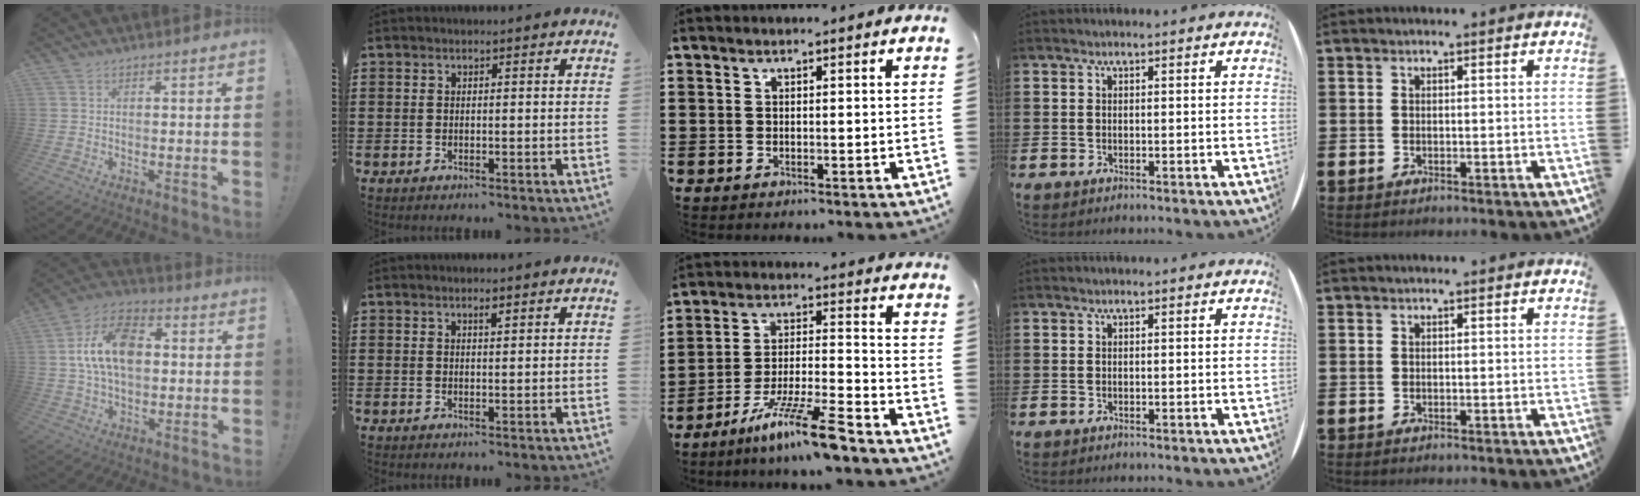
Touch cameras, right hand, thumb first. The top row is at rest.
{"thumb": {"total": 15.4, "force": [1.9, 10.0, 11.5], "torque": [-0.194, 0.010, 0.034]}, "index": {"total": 1.0, "force": [0.7, 0.2, 0.7], "torque": [-0.015, 0.000, 0.012]}, "middle": {"total": 11.2, "force": [-8.4, 0.6, 7.3], "torque": [-0.133, 0.009, -0.160]}}